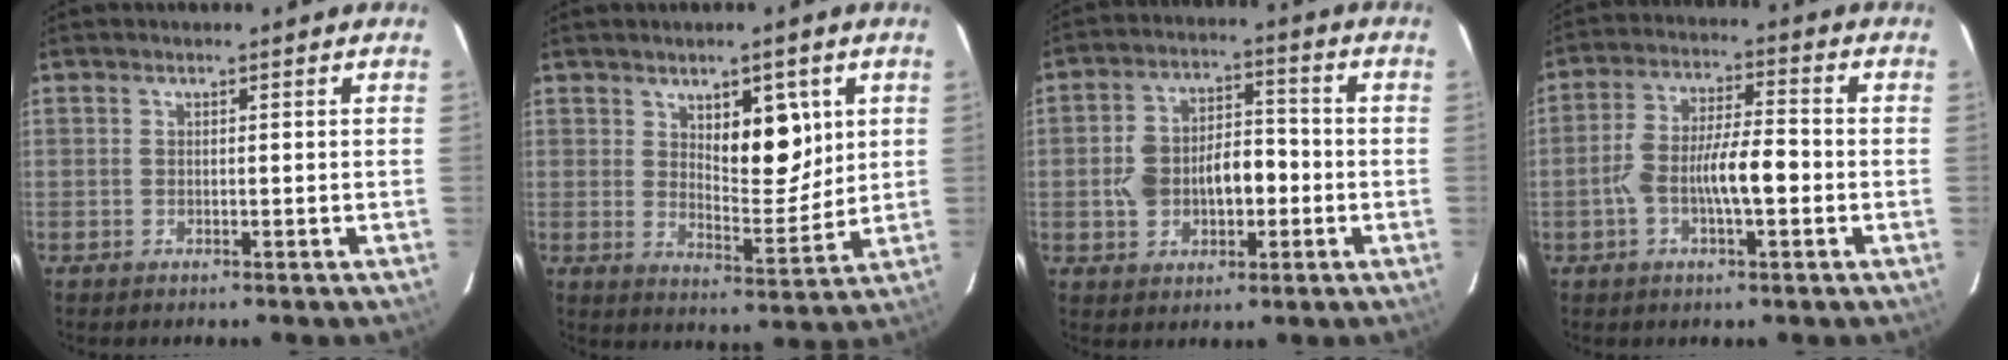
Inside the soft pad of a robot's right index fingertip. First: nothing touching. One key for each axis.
{"total": 8.7, "fx": 3.4, "fy": 3.5, "fz": 7.2, "tx": -0.105, "ty": -0.003, "tz": 0.059}
{"total": 10.0, "fx": -1.5, "fy": 5.6, "fz": 8.1, "tx": -0.146, "ty": 0.027, "tz": -0.019}
{"total": 8.7, "fx": -2.0, "fy": 2.3, "fz": 8.1, "tx": -0.159, "ty": 0.019, "tz": -0.038}